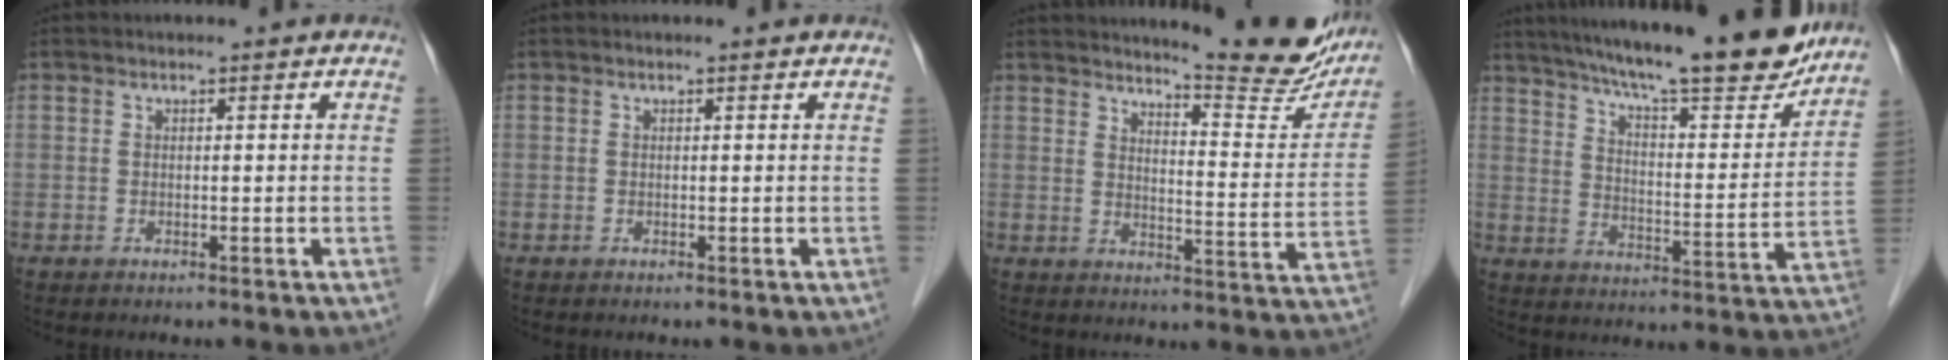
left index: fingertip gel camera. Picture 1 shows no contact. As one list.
[{"total": 0.0}, {"total": 15.5, "force": [14.2, 1.4, 6.0], "torque": [-0.076, -0.063, 0.168]}, {"total": 23.3, "force": [19.9, 2.8, 11.7], "torque": [-0.193, -0.018, 0.277]}]